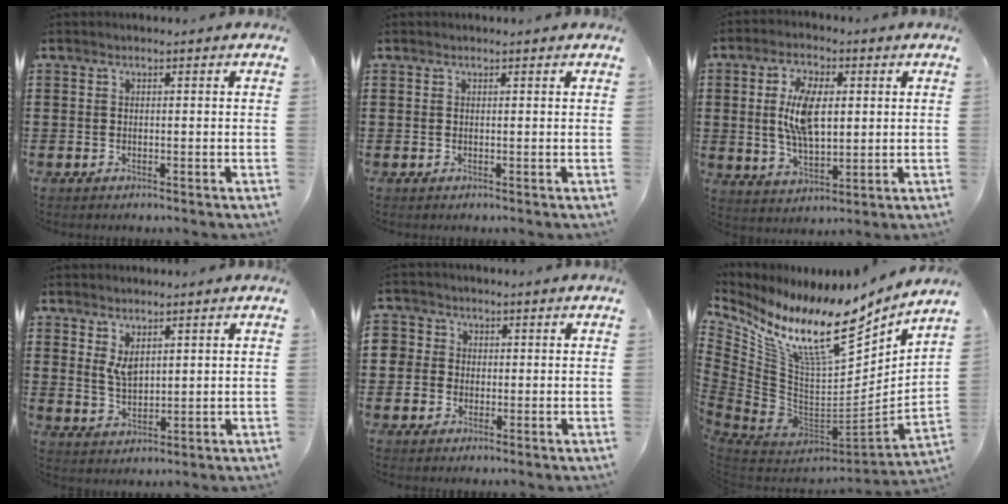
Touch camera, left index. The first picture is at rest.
{"total": 0.0}
{"total": 9.0, "force": [1.6, 4.2, 7.8], "torque": [-0.153, 0.008, 0.025]}
{"total": 3.8, "force": [2.1, 2.1, 2.4], "torque": [-0.051, 0.003, 0.040]}
{"total": 3.0, "force": [-0.1, 2.9, -0.2], "torque": [-0.015, 0.008, -0.008]}
{"total": 15.1, "force": [10.4, 3.9, 10.2], "torque": [-0.193, -0.083, 0.177]}